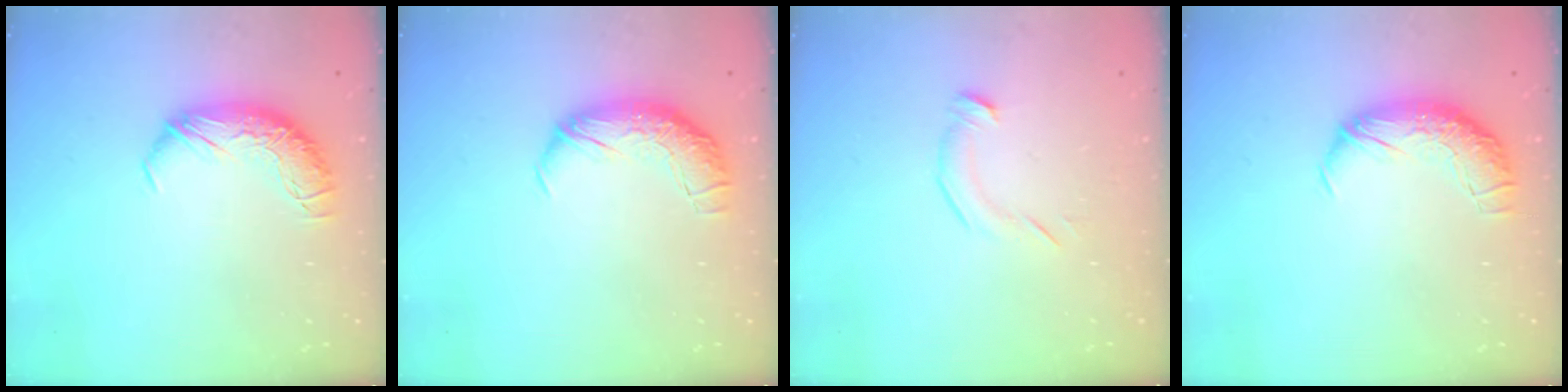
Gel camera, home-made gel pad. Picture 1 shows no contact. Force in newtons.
{"total": 2.3, "press": 1.1, "slide": 2.1}
{"total": 4.8, "press": 4.7, "slide": 0.5}
{"total": 2.3, "press": 1.0, "slide": 2.1}